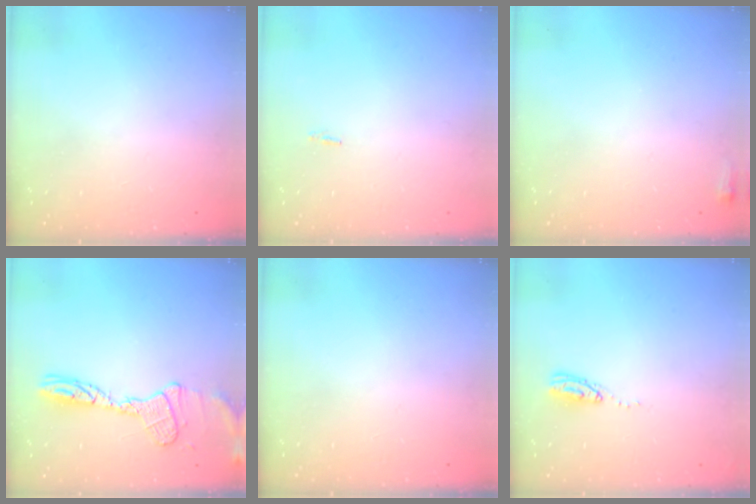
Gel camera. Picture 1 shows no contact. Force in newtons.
{"total": 17.2, "press": 3.7, "slide": 16.8}
{"total": 2.9, "press": 2.6, "slide": 1.1}
{"total": 12.8, "press": 12.7, "slide": 1.0}
{"total": 0.0}
{"total": 5.4, "press": 5.4, "slide": 0.3}